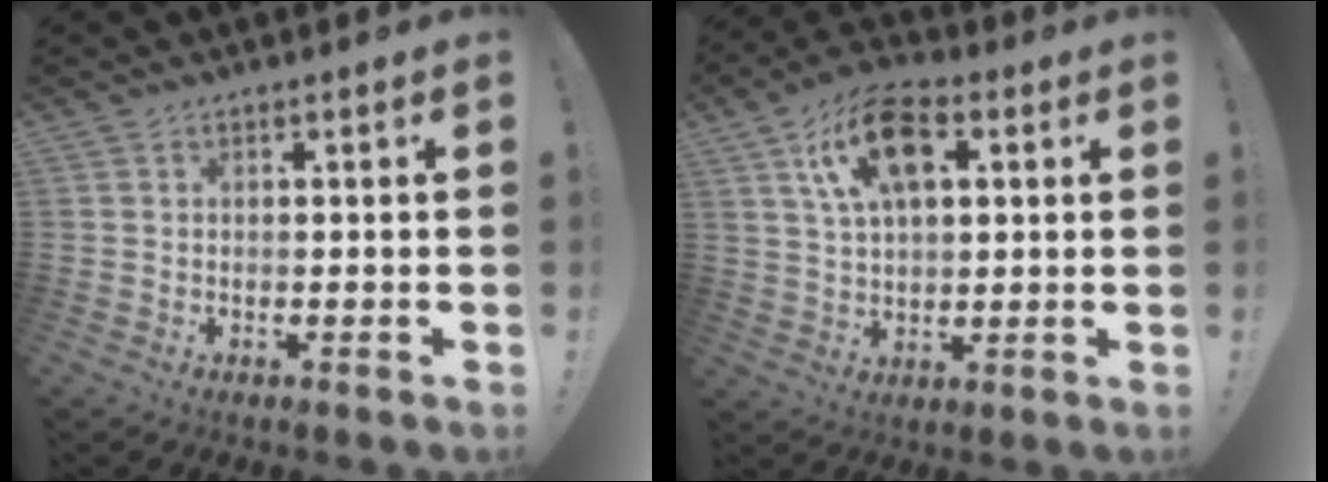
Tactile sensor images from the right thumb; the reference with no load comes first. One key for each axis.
{"total": 14.7, "fx": 5.5, "fy": 8.2, "fz": 10.8, "tx": -0.170, "ty": 0.003, "tz": 0.100}